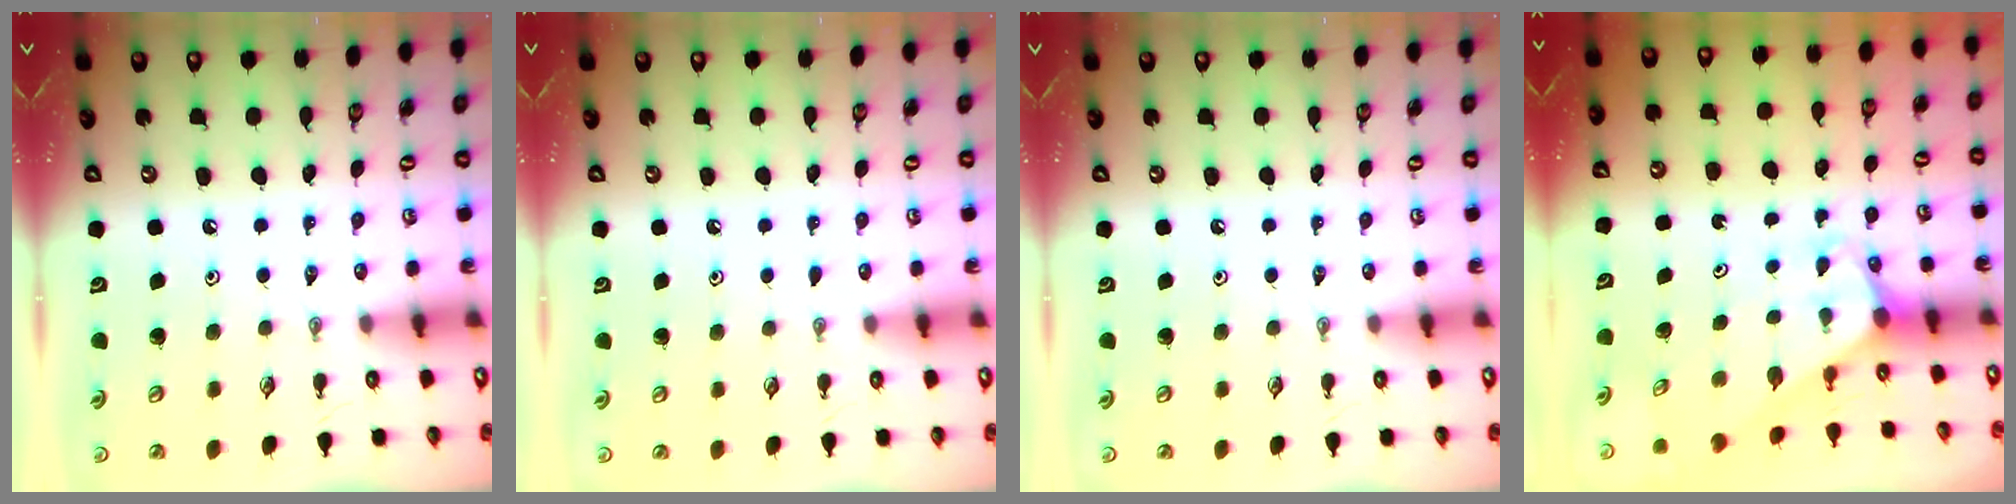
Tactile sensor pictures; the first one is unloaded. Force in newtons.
{"total": 2.3, "press": 2.3, "slide": 0.2}
{"total": 0.0}
{"total": 3.1, "press": 3.1, "slide": 0.0}